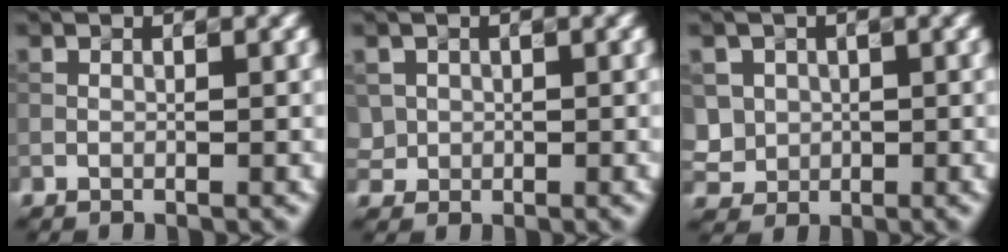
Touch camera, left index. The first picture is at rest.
{"total": 1.6, "force": [0.3, 1.5, -0.1], "torque": [0.003, -0.001, 0.006]}
{"total": 3.4, "force": [0.6, 3.2, 0.8], "torque": [-0.019, 0.009, 0.014]}